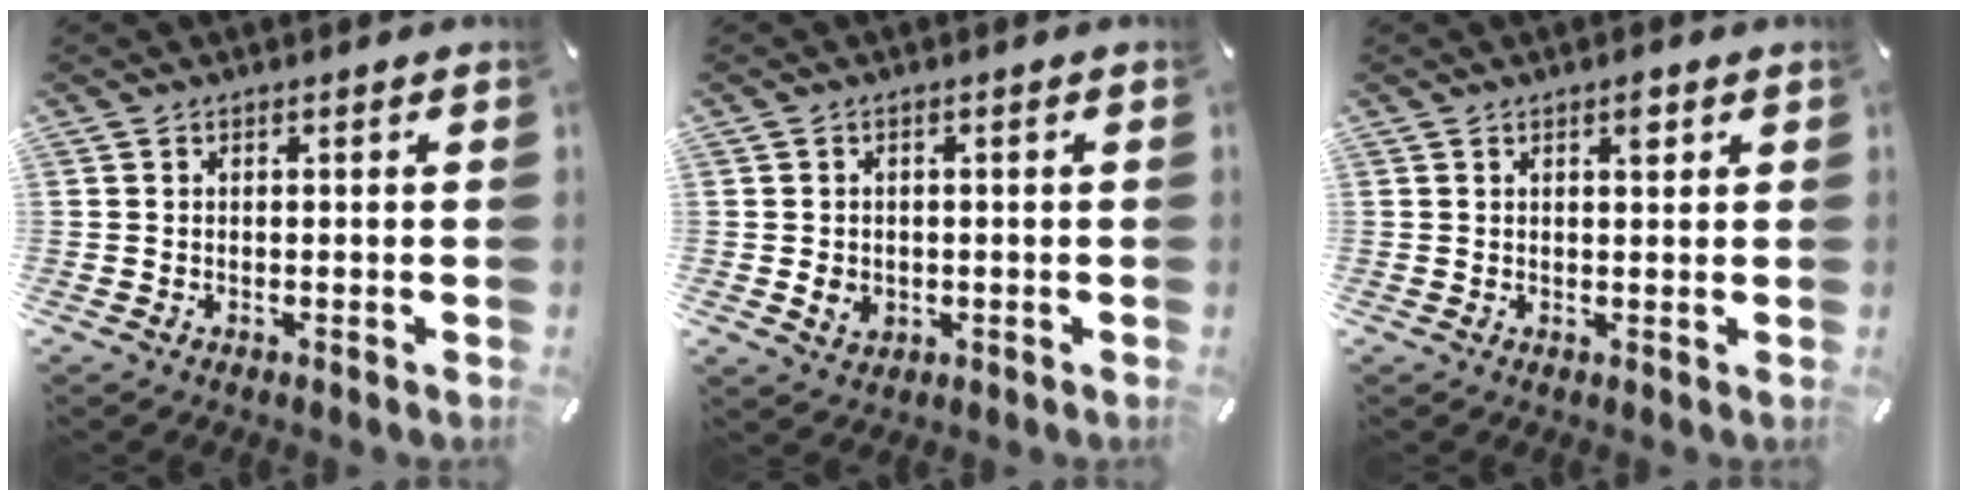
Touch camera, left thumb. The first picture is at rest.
{"total": 3.0, "force": [-0.5, 2.6, 1.5], "torque": [-0.025, -0.001, -0.011]}
{"total": 2.3, "force": [1.2, 1.1, 1.7], "torque": [-0.013, -0.007, 0.014]}